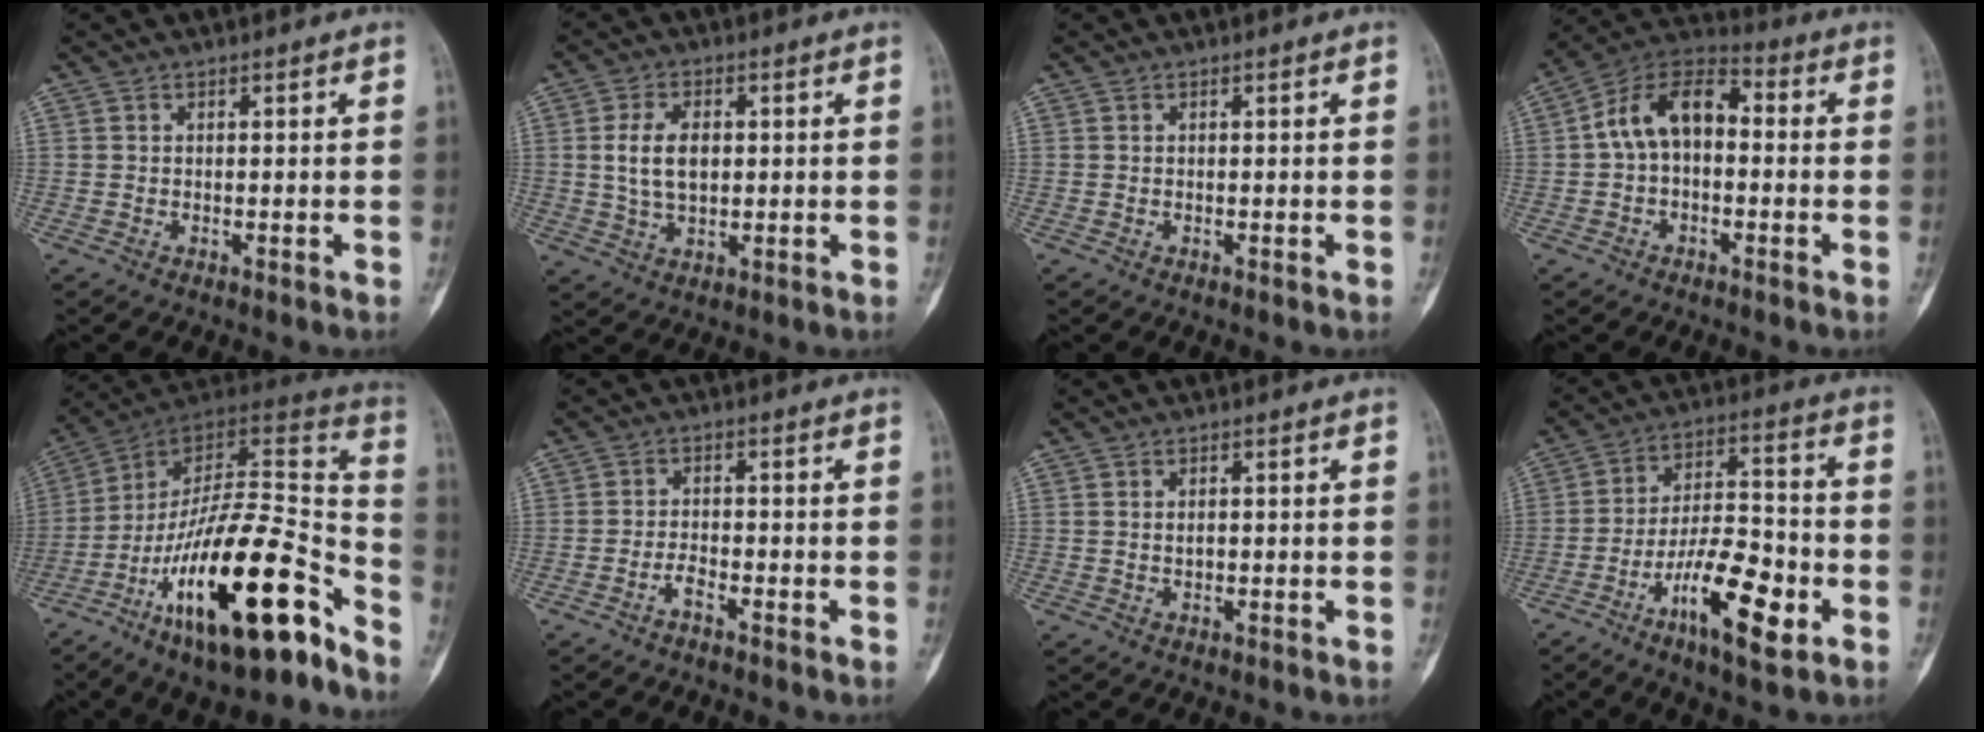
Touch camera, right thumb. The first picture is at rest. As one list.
[{"total": 7.3, "force": [0.8, 4.4, 5.8], "torque": [-0.103, 0.001, 0.018]}, {"total": 0.0}, {"total": 11.6, "force": [0.1, 7.5, 8.9], "torque": [-0.143, 0.041, -0.015]}, {"total": 27.7, "force": [-16.0, 8.4, 21.0], "torque": [-0.301, 0.088, -0.260]}, {"total": 2.2, "force": [-1.6, 0.6, 1.4], "torque": [-0.031, 0.013, -0.033]}, {"total": 0.7, "force": [0.0, 0.5, 0.5], "torque": [-0.006, 0.001, -0.001]}, {"total": 15.2, "force": [-6.5, 5.1, 12.8], "torque": [-0.208, 0.033, -0.109]}]